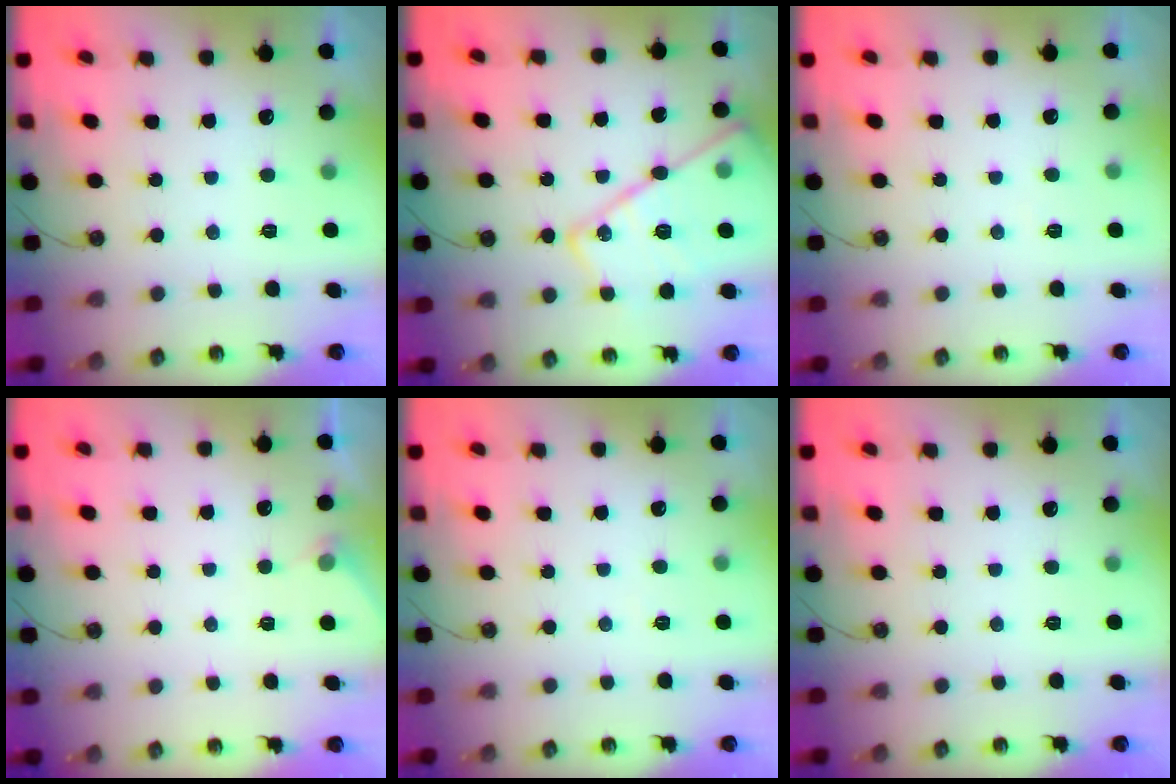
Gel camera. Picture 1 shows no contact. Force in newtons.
{"total": 20.2, "press": 20.2, "slide": 1.6}
{"total": 2.6, "press": 2.5, "slide": 0.5}
{"total": 3.3, "press": 3.3, "slide": 0.5}
{"total": 2.6, "press": 2.5, "slide": 0.5}
{"total": 0.0}